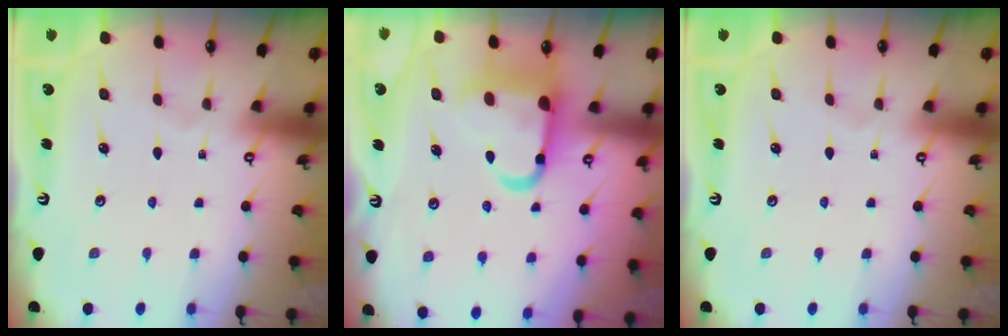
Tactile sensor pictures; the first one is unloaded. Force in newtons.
{"total": 12.4, "press": 12.3, "slide": 1.8}
{"total": 0.0}